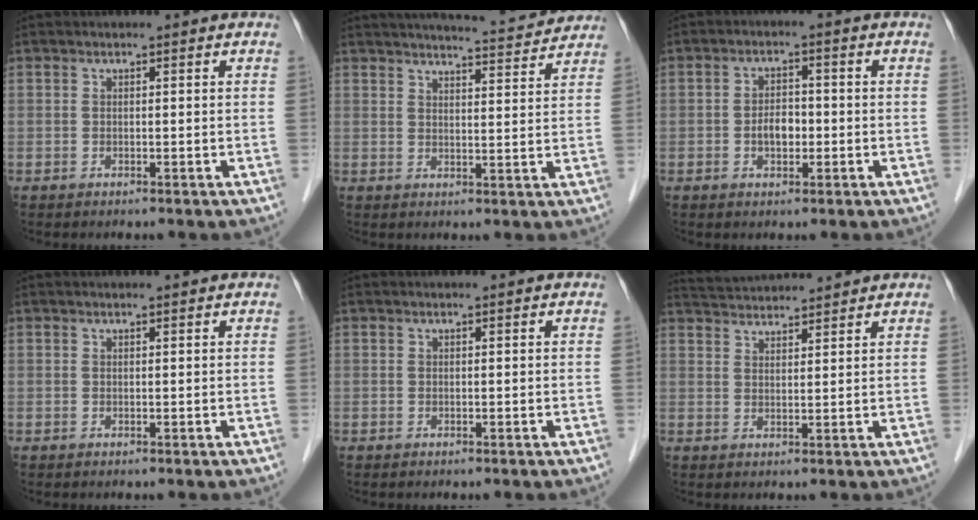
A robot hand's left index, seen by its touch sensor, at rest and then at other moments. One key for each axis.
{"total": 10.4, "fx": 9.9, "fy": 0.7, "fz": 2.9, "tx": -0.045, "ty": 0.000, "tz": 0.121}
{"total": 3.8, "fx": -1.5, "fy": 2.4, "fz": 2.6, "tx": -0.048, "ty": 0.004, "tz": -0.024}
{"total": 0.7, "fx": 0.6, "fy": 0.0, "fz": 0.4, "tx": -0.006, "ty": 0.004, "tz": 0.008}
{"total": 0.0}
{"total": 7.1, "fx": 6.9, "fy": 0.0, "fz": 1.4, "tx": -0.034, "ty": 0.028, "tz": 0.112}